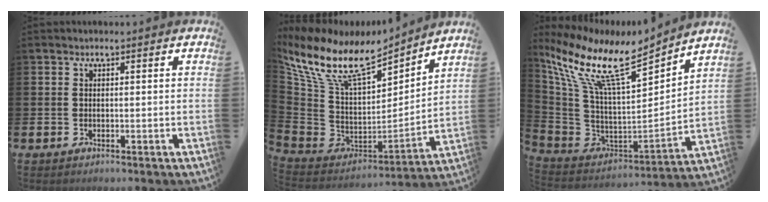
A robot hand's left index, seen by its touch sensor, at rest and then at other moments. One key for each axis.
{"total": 11.6, "fx": 9.4, "fy": 4.3, "fz": 5.4, "tx": -0.148, "ty": -0.056, "tz": 0.172}
{"total": 12.1, "fx": 8.7, "fy": 3.1, "fz": 7.9, "tx": -0.191, "ty": -0.061, "tz": 0.145}